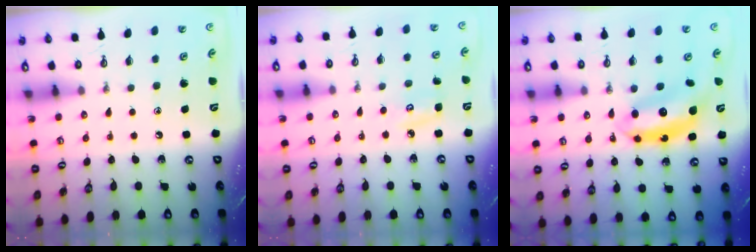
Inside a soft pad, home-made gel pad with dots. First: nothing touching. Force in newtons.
{"total": 5.0, "press": 4.9, "slide": 0.5}
{"total": 7.7, "press": 7.7, "slide": 0.3}